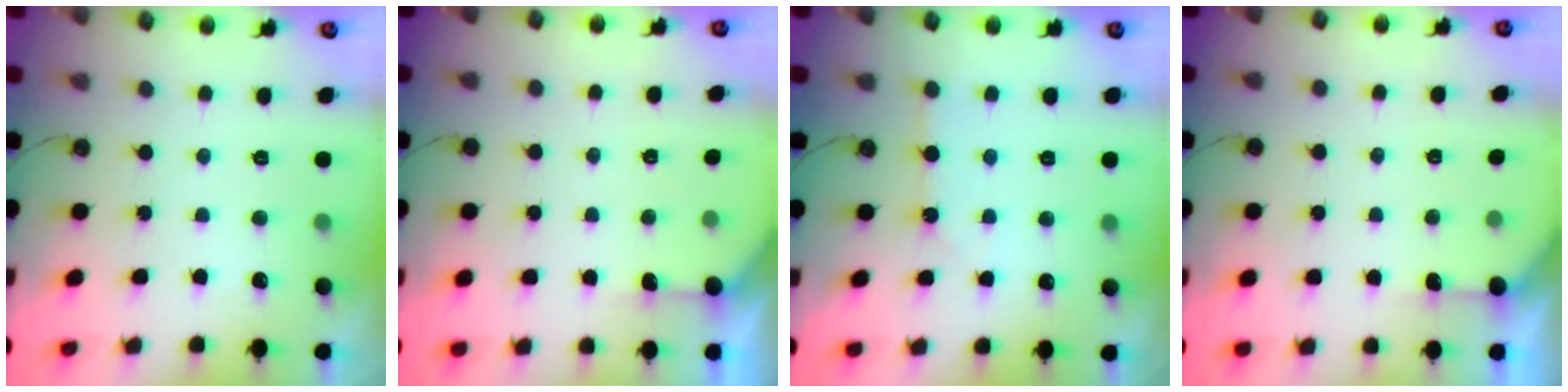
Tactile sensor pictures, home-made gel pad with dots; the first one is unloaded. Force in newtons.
{"total": 3.4, "press": 3.4, "slide": 0.4}
{"total": 3.9, "press": 3.9, "slide": 0.5}
{"total": 3.4, "press": 3.4, "slide": 0.4}